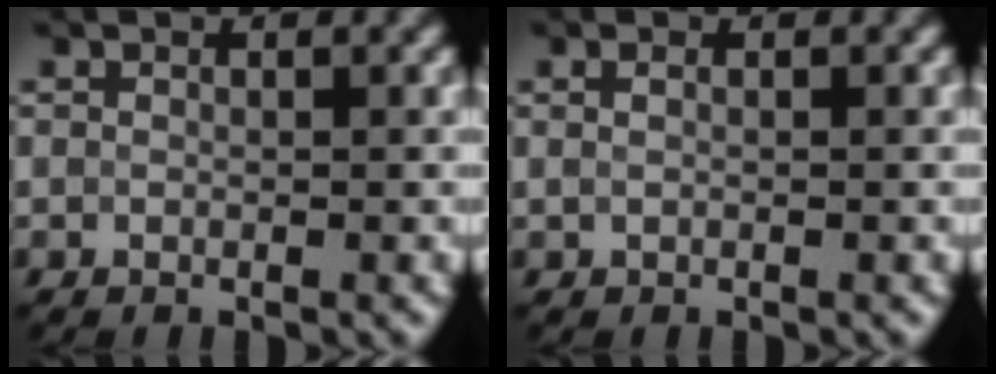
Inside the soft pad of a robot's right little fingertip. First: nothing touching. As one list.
[{"total": 0.8, "force": [0.4, 0.4, 0.6], "torque": [-0.012, 0.002, 0.006]}]